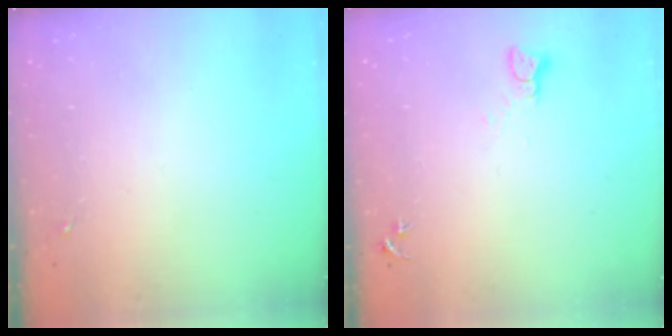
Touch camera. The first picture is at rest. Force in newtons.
{"total": 2.2, "press": 2.2, "slide": 0.2}